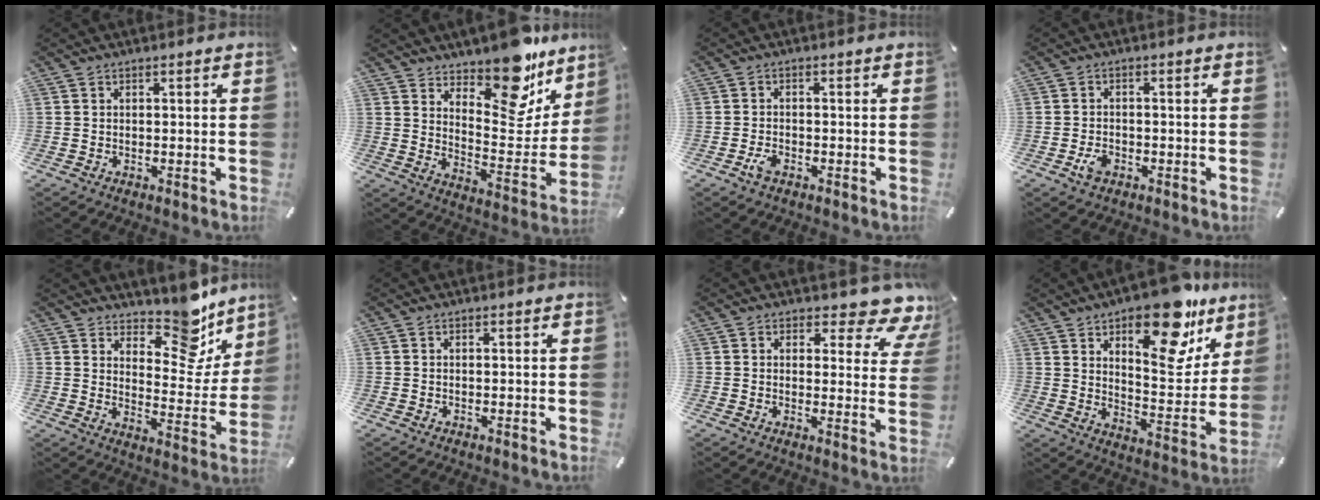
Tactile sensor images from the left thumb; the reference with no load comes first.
{"total": 16.8, "force": [14.2, 6.3, 6.5], "torque": [-0.075, -0.132, 0.239]}
{"total": 2.3, "force": [-1.3, 1.1, 1.5], "torque": [-0.042, -0.002, -0.027]}
{"total": 3.0, "force": [-1.3, 2.0, 1.7], "torque": [-0.045, 0.000, -0.027]}
{"total": 14.1, "force": [11.6, 6.1, 5.3], "torque": [-0.058, -0.110, 0.200]}
{"total": 0.0}
{"total": 7.5, "force": [5.7, 3.1, 3.7], "torque": [-0.035, -0.049, 0.092]}
{"total": 19.8, "force": [13.7, 8.2, 11.8], "torque": [-0.147, -0.097, 0.223]}